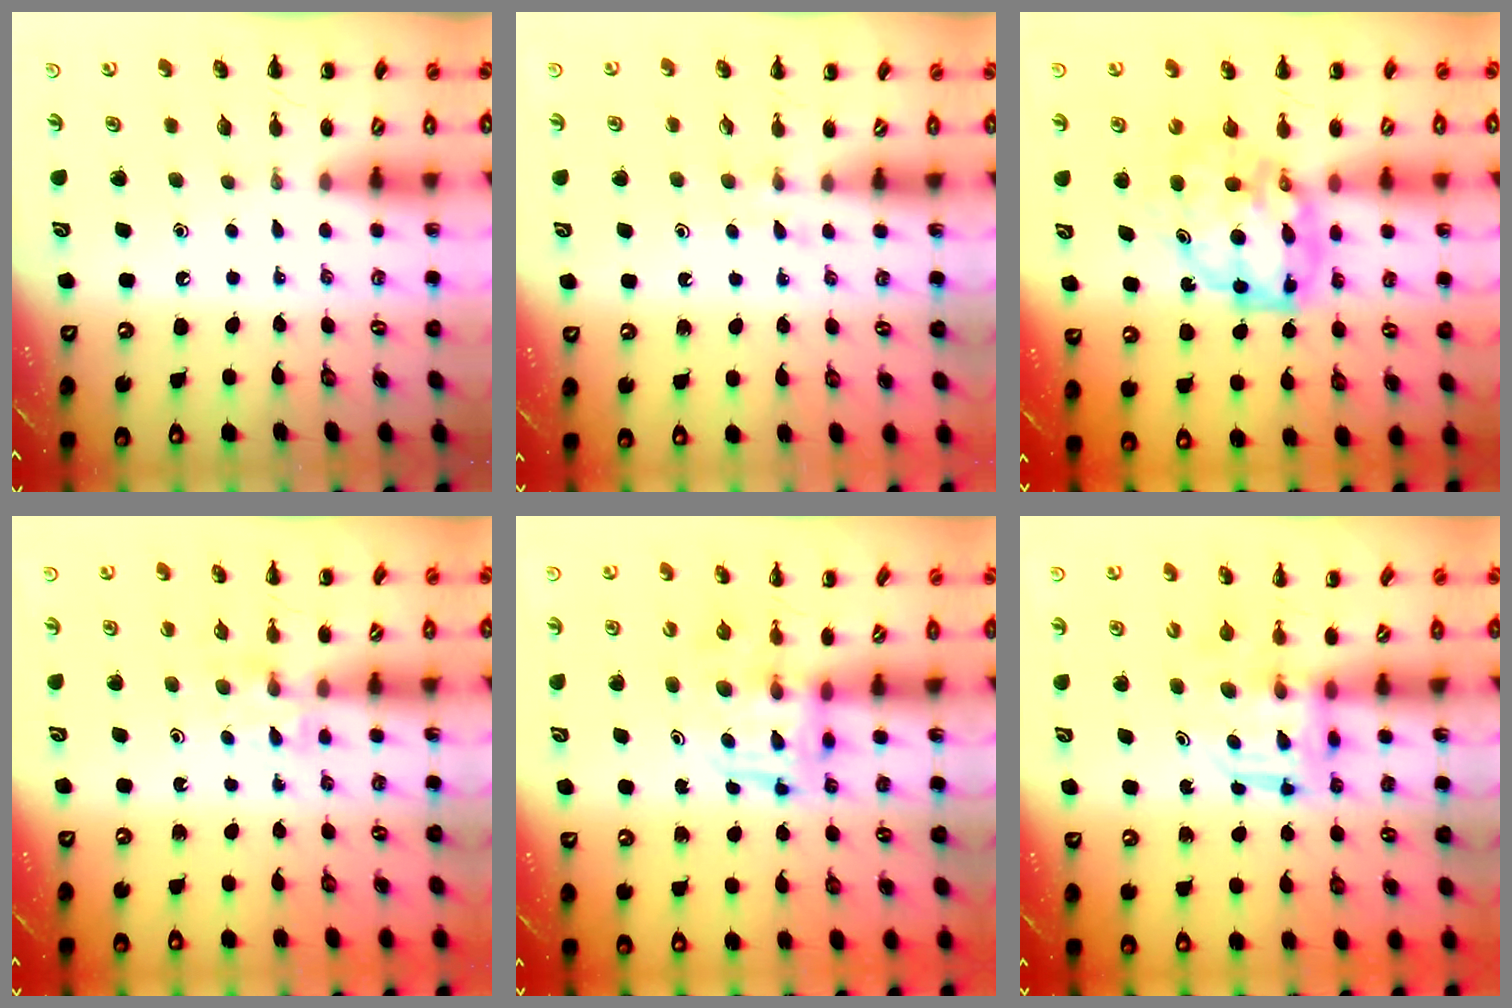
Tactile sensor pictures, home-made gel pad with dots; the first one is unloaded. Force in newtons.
{"total": 3.1, "press": 2.7, "slide": 1.4}
{"total": 9.2, "press": 8.9, "slide": 2.6}
{"total": 3.5, "press": 3.4, "slide": 1.0}
{"total": 3.3, "press": 3.3, "slide": 0.5}
{"total": 3.1, "press": 3.1, "slide": 0.3}